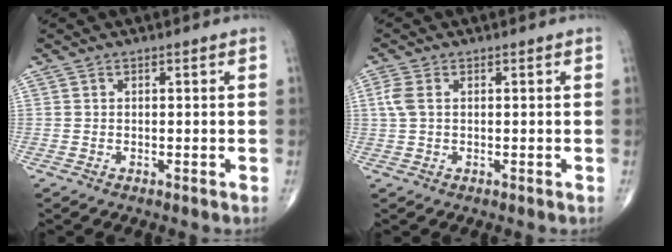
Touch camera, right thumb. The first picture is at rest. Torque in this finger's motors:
{"motor_torque": [-0.25, -0.09, -0.02, -0.10, 0.02]}